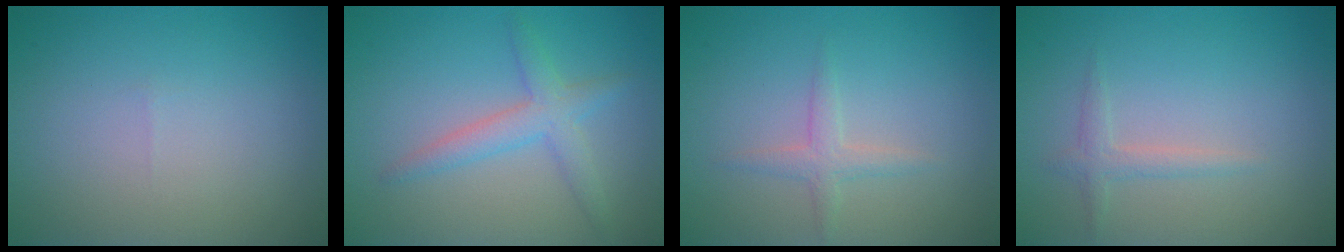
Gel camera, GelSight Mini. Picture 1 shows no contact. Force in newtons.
{"total": 2.9, "press": 2.9, "slide": 0.1}
{"total": 1.6, "press": 1.6, "slide": 0.1}
{"total": 1.4, "press": 1.4, "slide": 0.0}